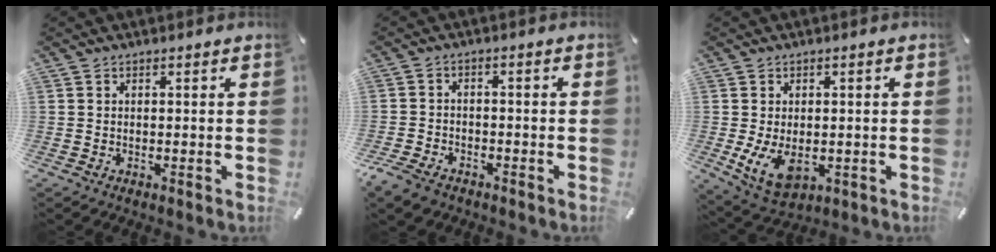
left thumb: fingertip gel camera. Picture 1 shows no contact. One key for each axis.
{"total": 4.7, "fx": -3.6, "fy": 2.7, "fz": 1.7, "tx": -0.050, "ty": 0.014, "tz": -0.073}
{"total": 7.8, "fx": -0.9, "fy": 5.0, "fz": 5.8, "tx": -0.122, "ty": -0.011, "tz": -0.017}